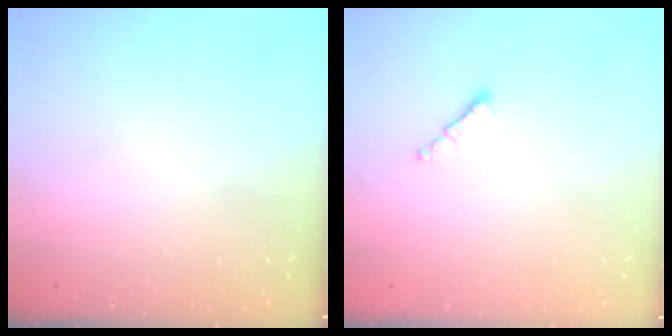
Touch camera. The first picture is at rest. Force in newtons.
{"total": 0.7, "press": 0.6, "slide": 0.4}